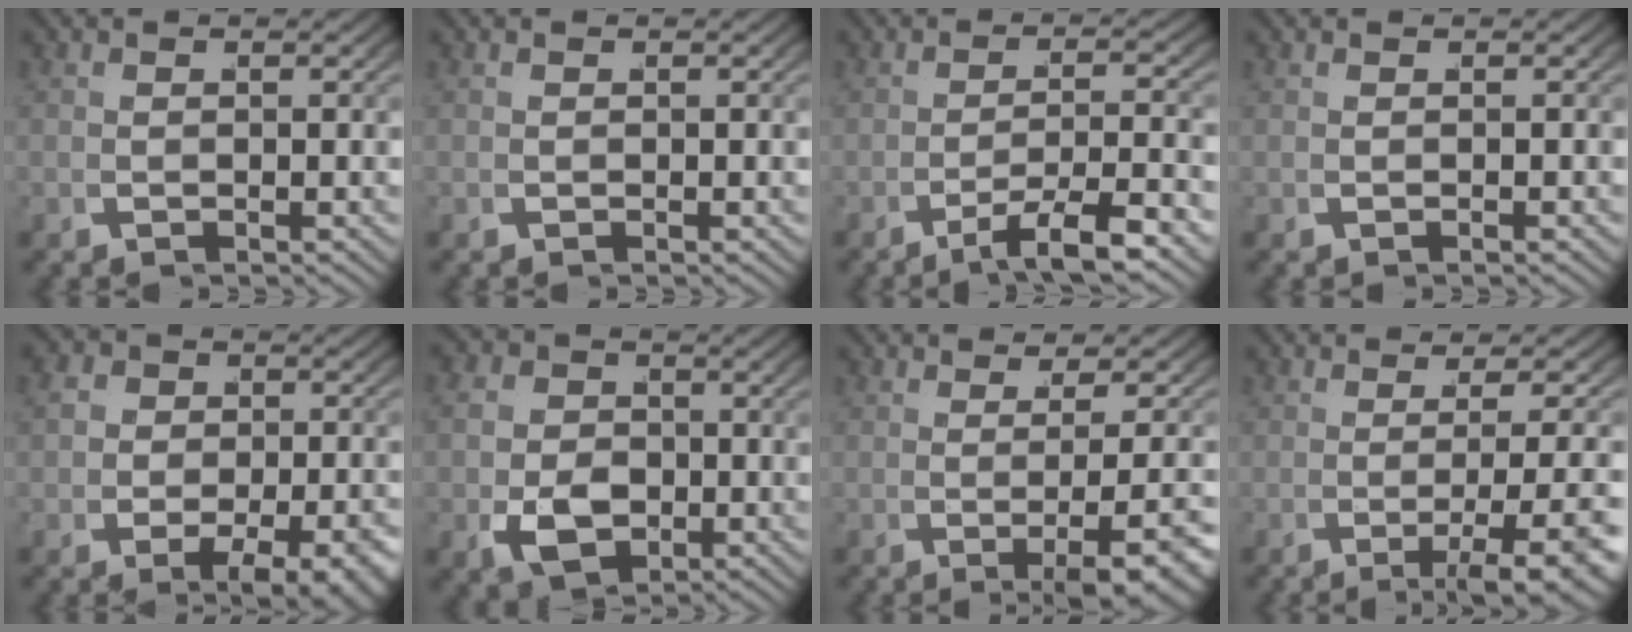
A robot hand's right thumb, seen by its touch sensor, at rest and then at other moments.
{"total": 0.0}
{"total": 4.3, "force": [-1.4, 1.5, 3.7], "torque": [-0.066, 0.000, -0.018]}
{"total": 0.0}
{"total": 5.1, "force": [-1.1, 3.4, 3.5], "torque": [-0.054, -0.018, -0.012]}
{"total": 5.6, "force": [-0.3, 4.5, 3.3], "torque": [-0.061, -0.022, 0.006]}
{"total": 4.9, "force": [-0.3, 1.4, 4.6], "torque": [-0.064, -0.006, 0.001]}
{"total": 6.1, "force": [-1.9, 1.9, 5.4], "torque": [-0.082, -0.009, -0.020]}